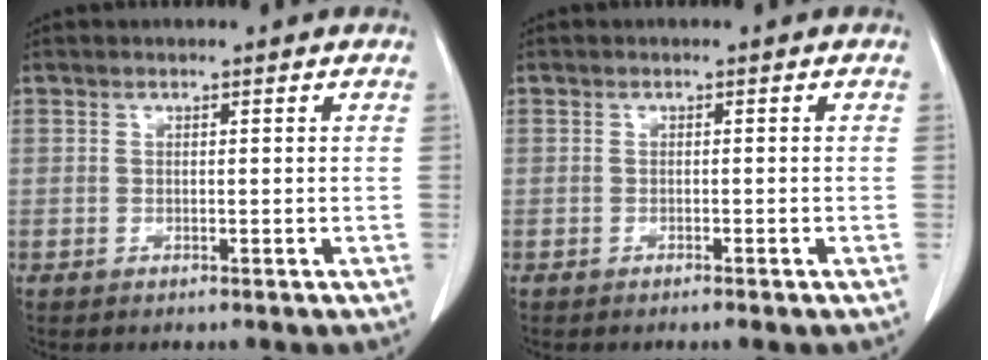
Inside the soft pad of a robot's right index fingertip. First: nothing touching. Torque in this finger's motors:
{"motor_torque": [-0.01, 0.02, -0.01, 0.00]}